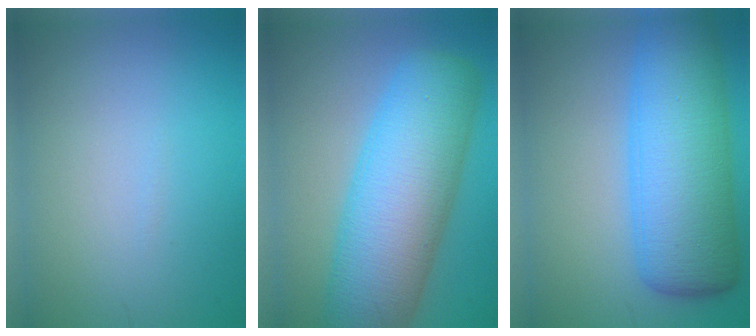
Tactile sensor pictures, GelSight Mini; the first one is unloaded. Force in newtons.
{"total": 11.8, "press": 11.8, "slide": 0.3}
{"total": 10.5, "press": 10.5, "slide": 0.3}